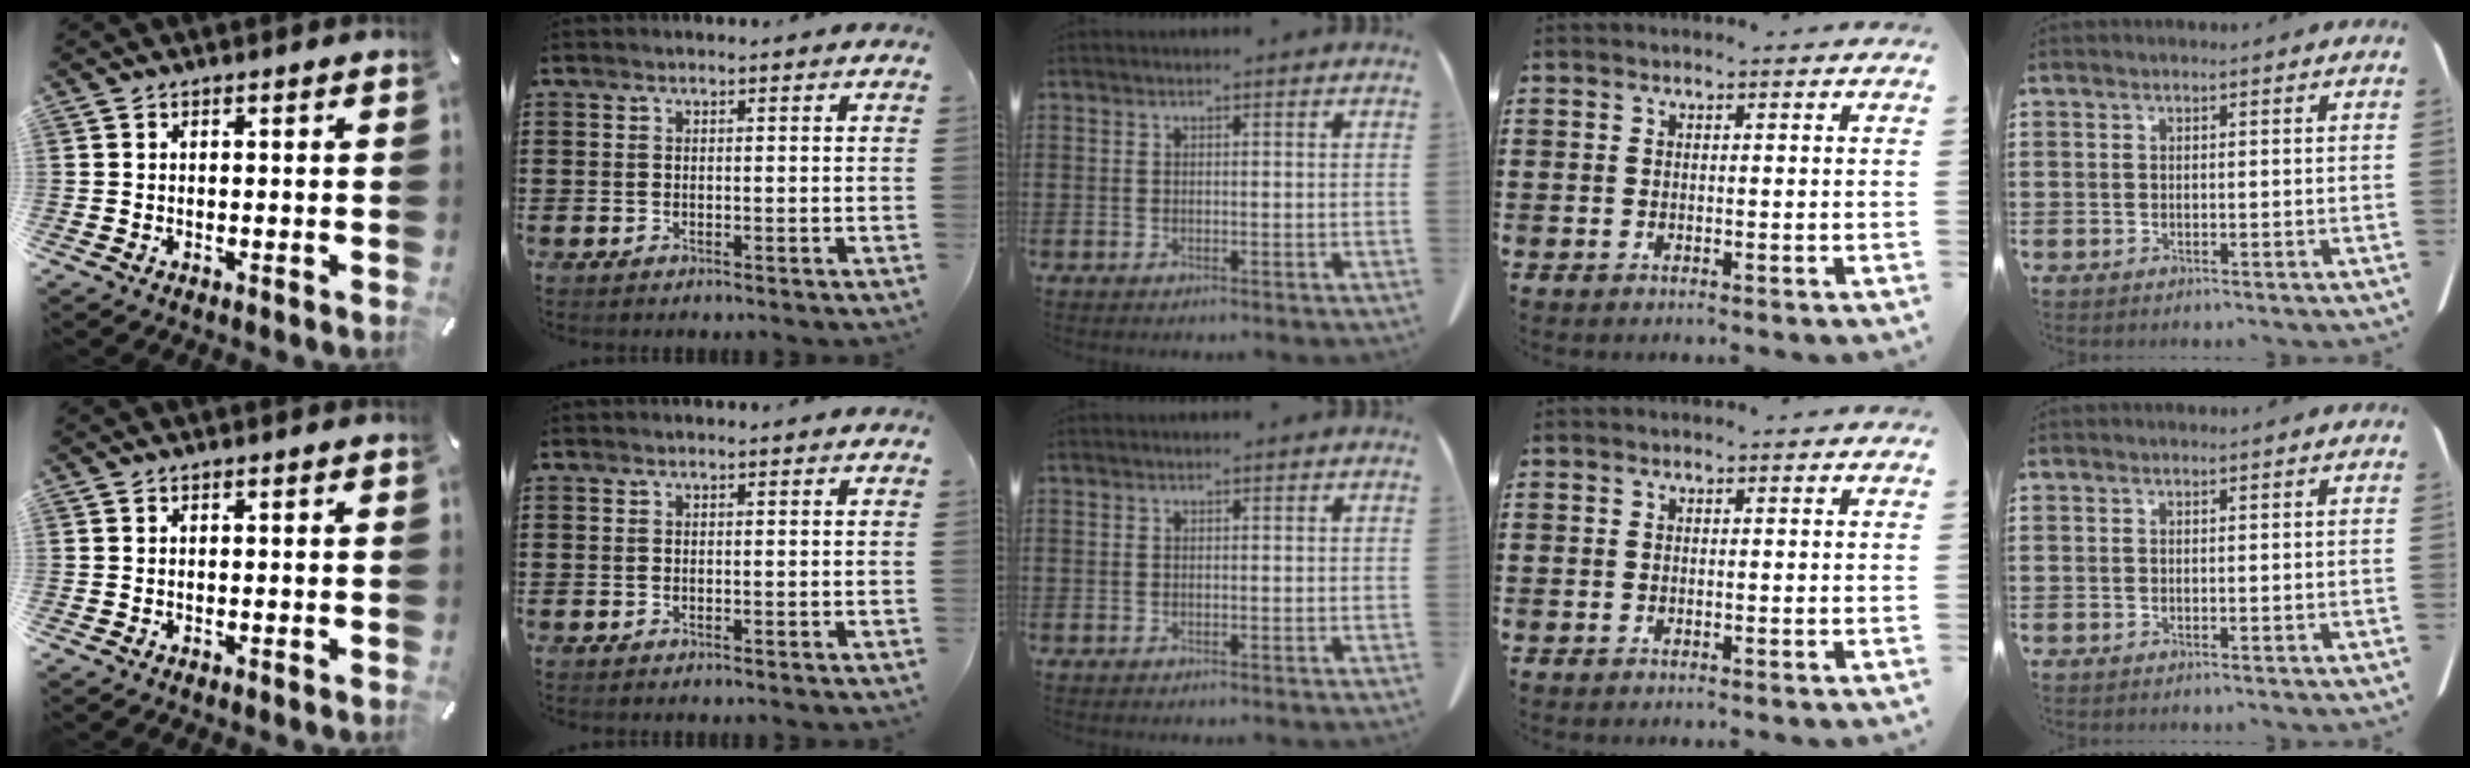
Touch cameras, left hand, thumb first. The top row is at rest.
{}